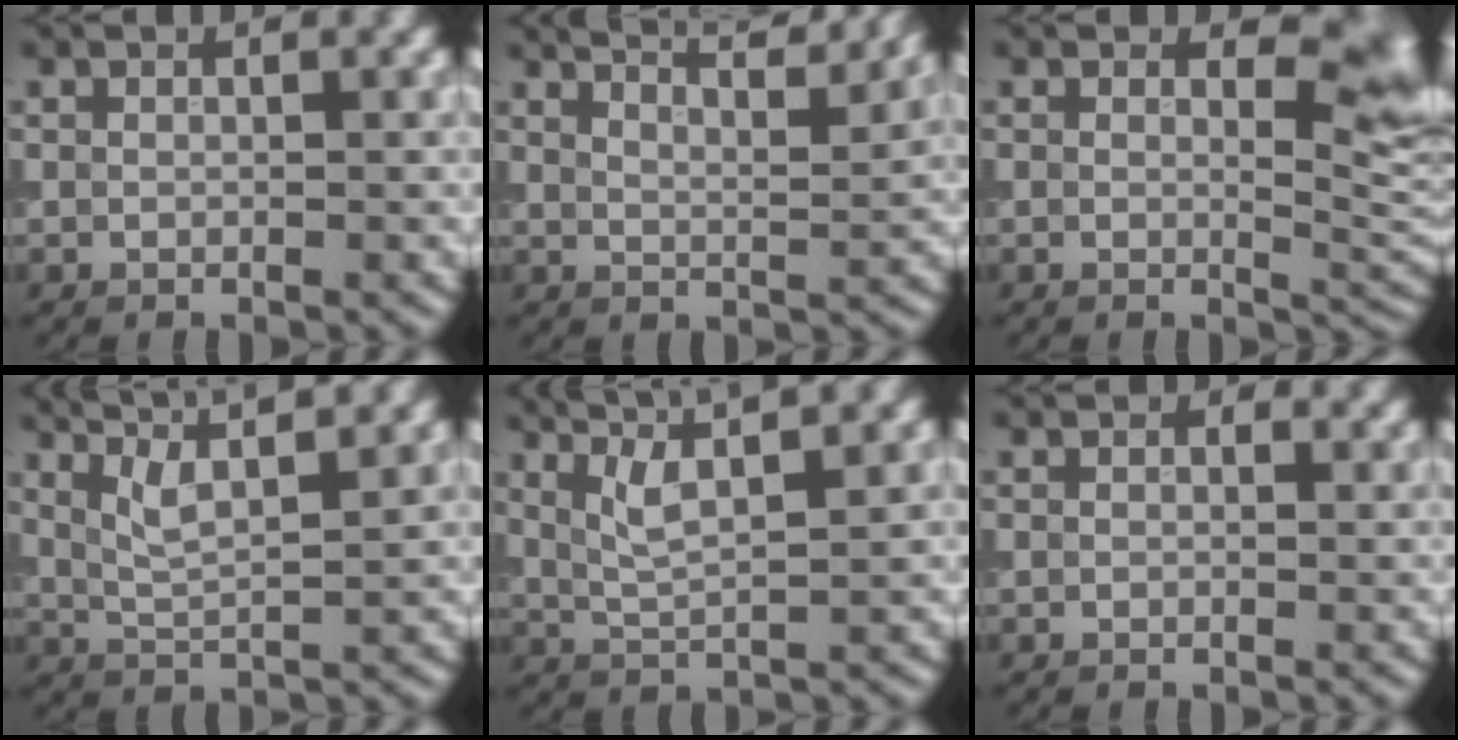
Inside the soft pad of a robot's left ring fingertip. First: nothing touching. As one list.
[{"total": 8.9, "force": [7.1, 2.4, 4.7], "torque": [-0.036, 0.030, 0.056]}, {"total": 5.0, "force": [1.5, 2.4, 4.1], "torque": [-0.041, -0.007, 0.021]}, {"total": 7.1, "force": [4.9, 1.9, 4.8], "torque": [-0.080, 0.031, 0.055]}, {"total": 5.2, "force": [3.3, 1.1, 3.9], "torque": [-0.073, 0.018, 0.045]}, {"total": 0.9, "force": [0.5, 0.5, 0.6], "torque": [-0.006, -0.002, 0.004]}]